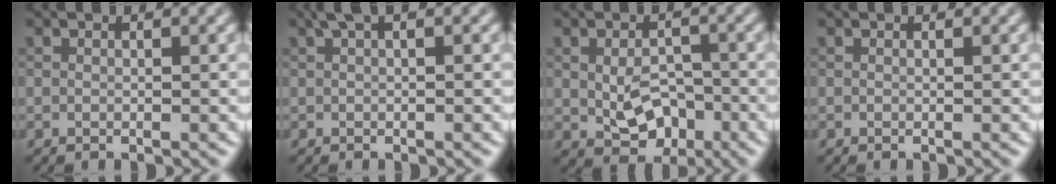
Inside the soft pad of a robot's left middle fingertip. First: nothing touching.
{"total": 1.5, "force": [0.7, 0.3, 1.3], "torque": [-0.023, 0.006, 0.013]}
{"total": 4.0, "force": [-0.8, 2.7, 2.9], "torque": [-0.051, -0.010, -0.010]}
{"total": 0.0}